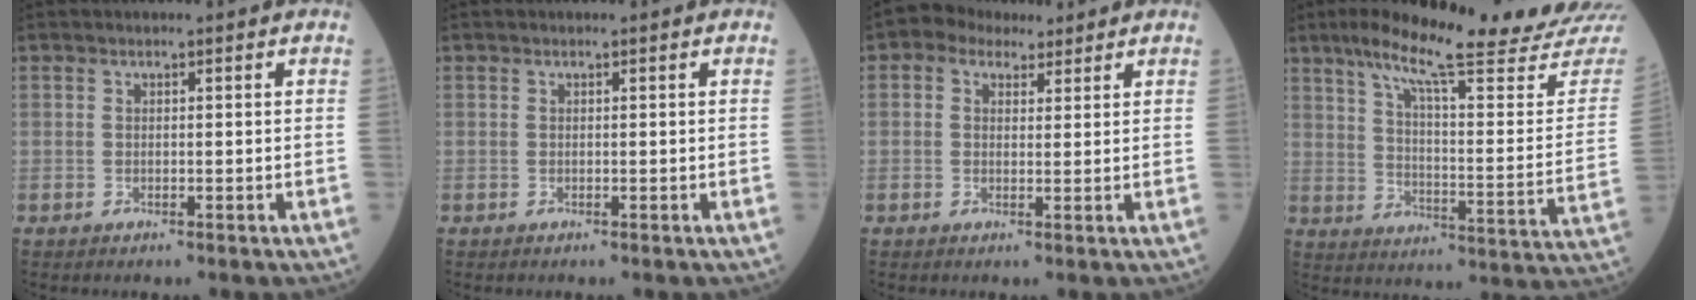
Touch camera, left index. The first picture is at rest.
{"total": 0.0}
{"total": 4.9, "force": [3.2, 3.2, 1.9], "torque": [-0.037, 0.029, 0.056]}
{"total": 25.8, "force": [21.9, 0.3, 13.5], "torque": [-0.206, -0.063, 0.291]}